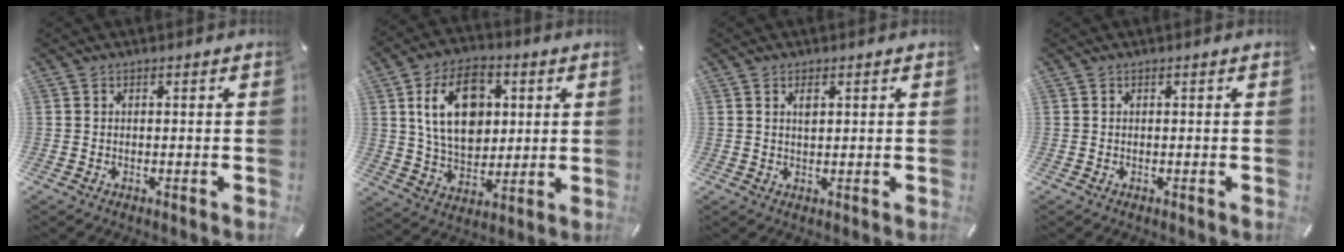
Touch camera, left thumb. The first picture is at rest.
{"total": 16.0, "force": [3.8, 11.2, 10.7], "torque": [-0.201, 0.009, 0.065]}
{"total": 1.8, "force": [0.7, 0.8, 1.4], "torque": [-0.031, 0.001, 0.013]}
{"total": 0.0}